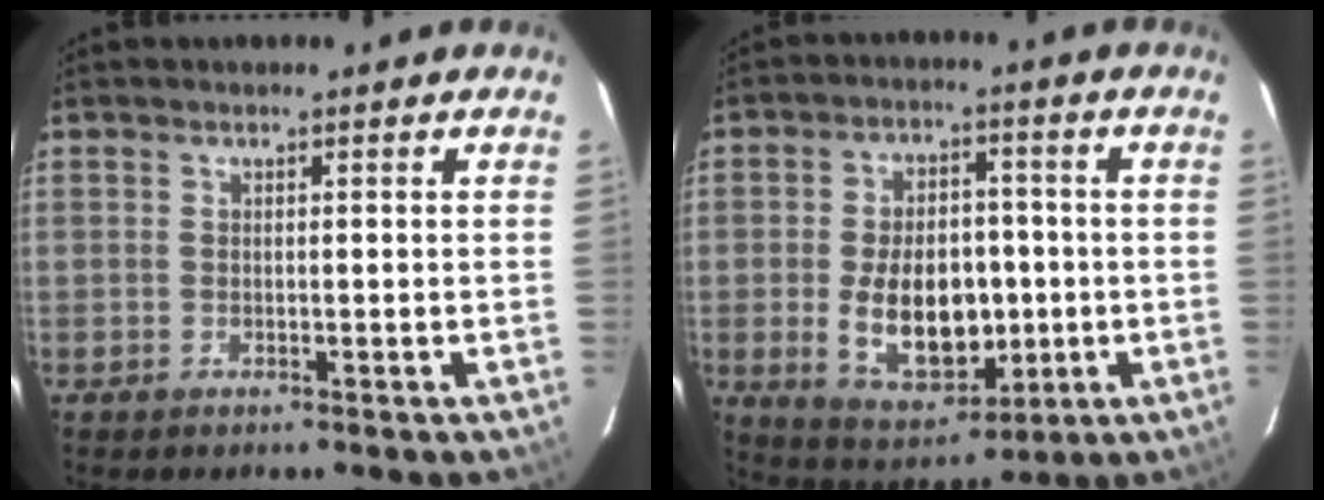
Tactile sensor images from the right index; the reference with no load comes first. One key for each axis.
{"total": 14.5, "fx": -2.0, "fy": 8.9, "fz": 11.3, "tx": -0.218, "ty": 0.001, "tz": -0.009}